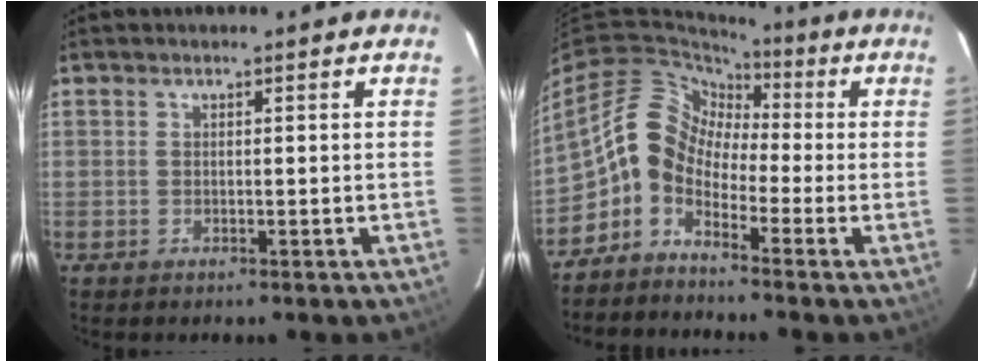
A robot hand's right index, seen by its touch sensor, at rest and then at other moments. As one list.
[{"total": 9.0, "force": [-3.0, 6.8, 5.2], "torque": [-0.092, 0.026, -0.086]}]